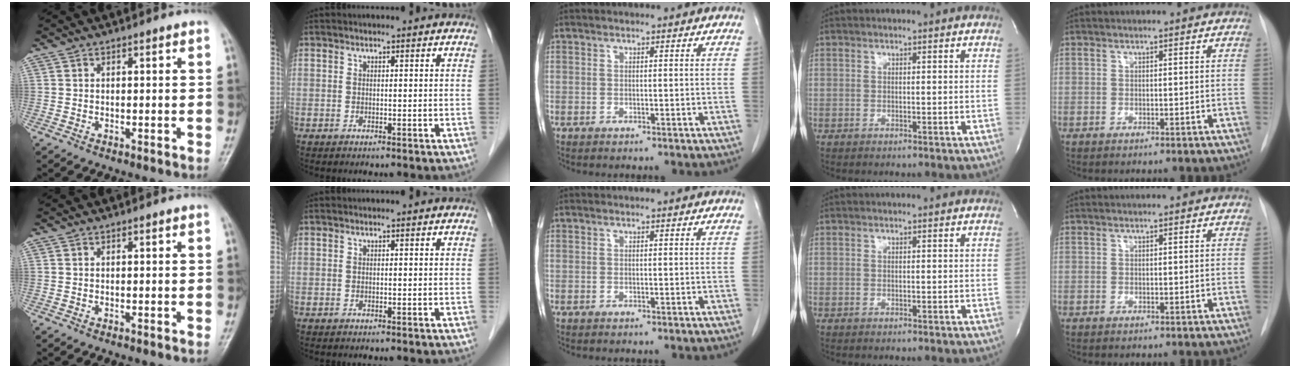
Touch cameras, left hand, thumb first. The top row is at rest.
{}